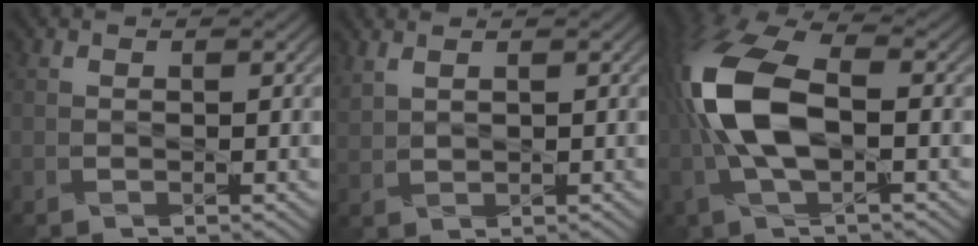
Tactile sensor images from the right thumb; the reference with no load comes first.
{"total": 2.2, "force": [1.7, 0.7, 1.1], "torque": [-0.036, 0.004, 0.043]}
{"total": 12.0, "force": [-0.6, 5.4, 10.7], "torque": [-0.255, 0.014, -0.017]}